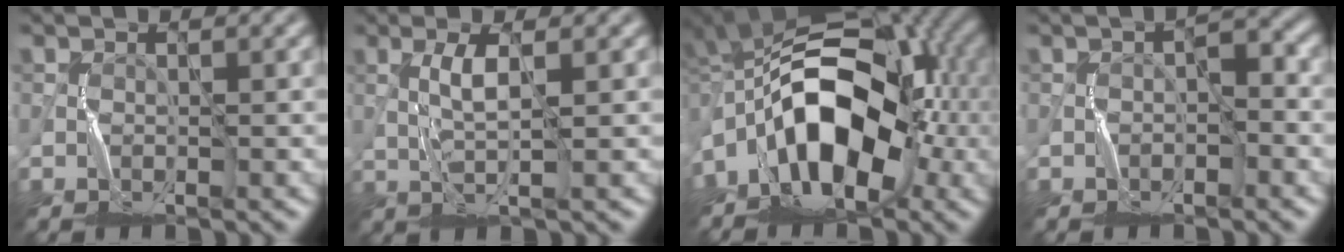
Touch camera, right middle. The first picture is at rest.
{"total": 2.5, "force": [0.6, -0.3, 2.4], "torque": [-0.052, 0.004, 0.014]}
{"total": 12.1, "force": [-3.3, 6.8, 9.4], "torque": [-0.154, 0.022, -0.077]}
{"total": 2.3, "force": [-0.7, 1.1, 1.9], "torque": [-0.021, 0.012, -0.012]}